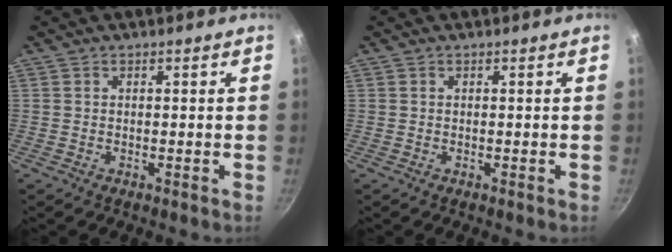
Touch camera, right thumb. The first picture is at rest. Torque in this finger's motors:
{"motor_torque": [0.01, 0.01, 0.00, 0.00, 0.00]}